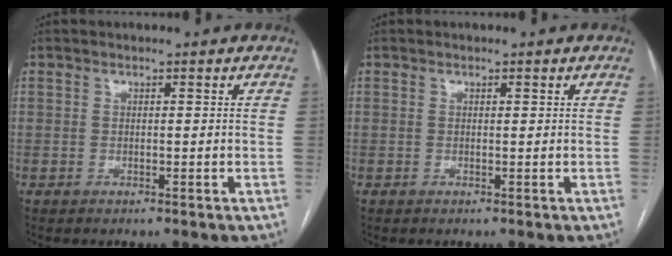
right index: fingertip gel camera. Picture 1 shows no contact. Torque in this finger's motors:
{"motor_torque": [0.21, 0.04, 0.03, 0.01]}